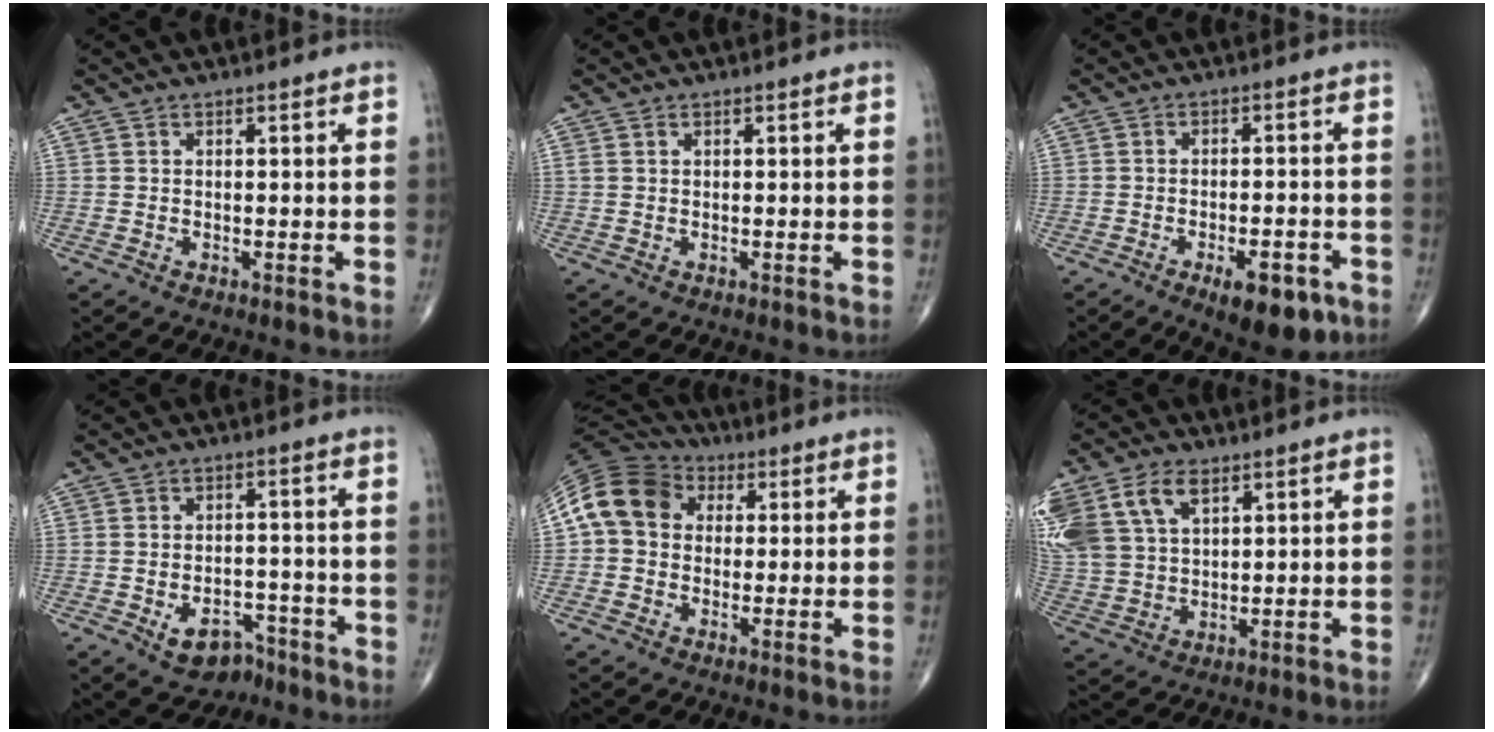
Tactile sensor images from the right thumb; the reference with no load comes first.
{"total": 0.7, "force": [0.4, 0.4, 0.4], "torque": [-0.011, 0.010, 0.009]}
{"total": 9.4, "force": [-5.0, 3.8, 7.0], "torque": [-0.086, 0.015, -0.064]}
{"total": 7.1, "force": [-4.2, 4.7, 3.2], "torque": [-0.028, 0.038, -0.057]}
{"total": 12.6, "force": [2.2, 10.2, 7.0], "torque": [-0.121, 0.029, 0.028]}
{"total": 17.7, "force": [8.2, 11.5, 10.7], "torque": [-0.257, 0.012, 0.166]}